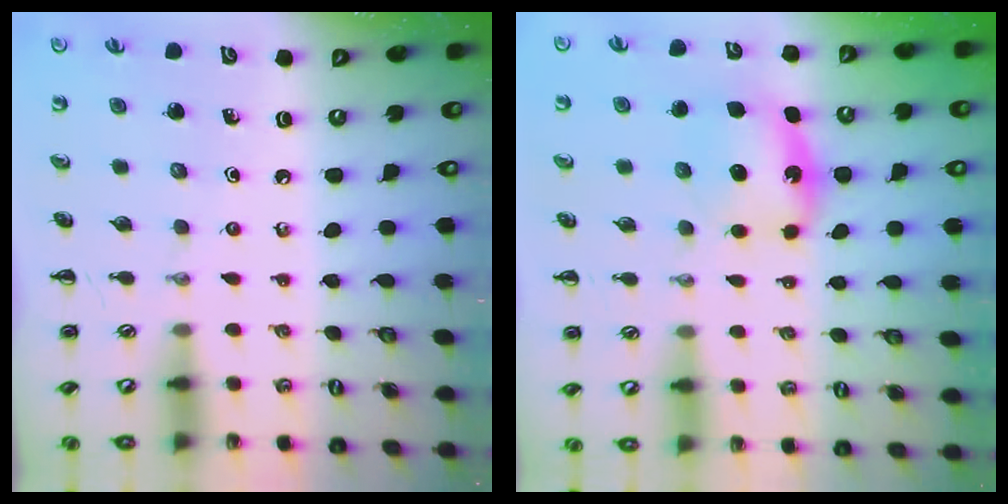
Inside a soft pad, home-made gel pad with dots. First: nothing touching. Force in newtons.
{"total": 6.3, "press": 6.3, "slide": 0.6}